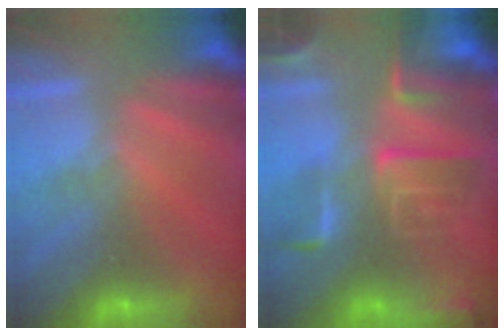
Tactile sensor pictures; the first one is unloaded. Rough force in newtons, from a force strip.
{"total": 9.2}